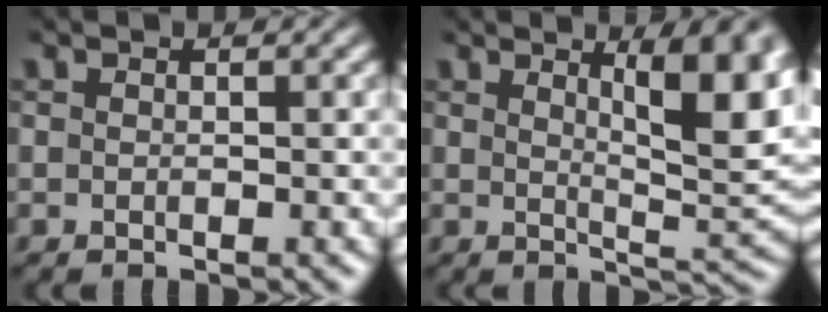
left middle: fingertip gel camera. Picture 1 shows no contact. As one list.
[{"total": 7.6, "force": [2.8, 2.2, 6.8], "torque": [-0.083, -0.004, 0.047]}]